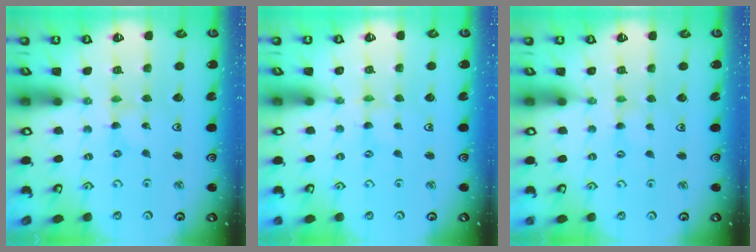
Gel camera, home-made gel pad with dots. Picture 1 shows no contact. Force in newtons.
{"total": 0.0}
{"total": 1.2, "press": 1.2, "slide": 0.2}